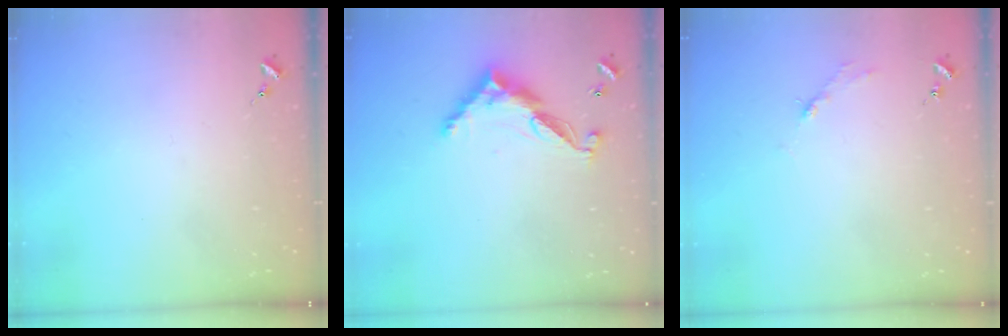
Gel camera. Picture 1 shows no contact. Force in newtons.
{"total": 11.7, "press": 11.7, "slide": 0.3}
{"total": 2.7, "press": 2.7, "slide": 0.4}